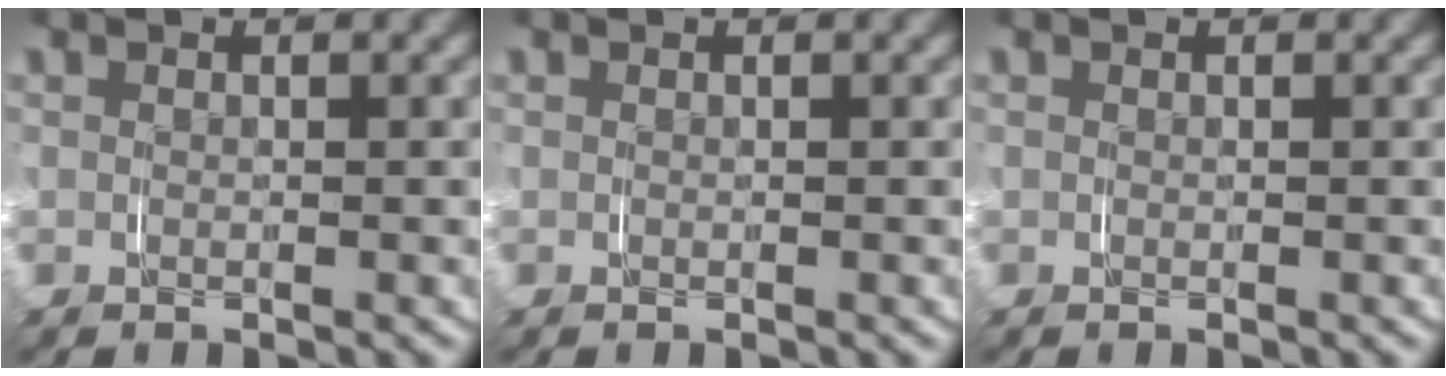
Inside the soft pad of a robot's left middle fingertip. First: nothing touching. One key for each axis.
{"total": 0.0}
{"total": 0.0}